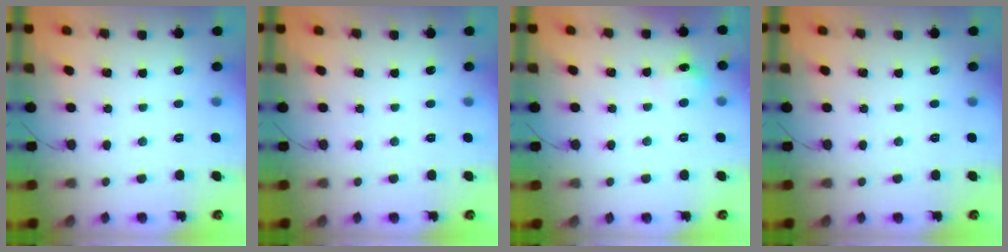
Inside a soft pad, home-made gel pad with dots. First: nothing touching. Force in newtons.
{"total": 0.0}
{"total": 7.4, "press": 7.2, "slide": 1.5}
{"total": 0.0}